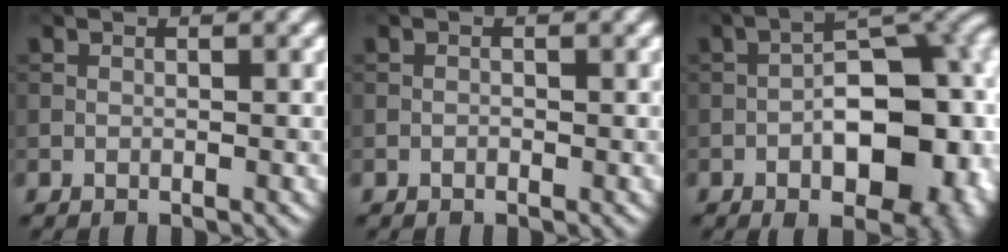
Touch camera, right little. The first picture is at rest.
{"total": 0.0}
{"total": 14.6, "force": [-3.1, 7.8, 12.0], "torque": [-0.138, -0.006, -0.036]}